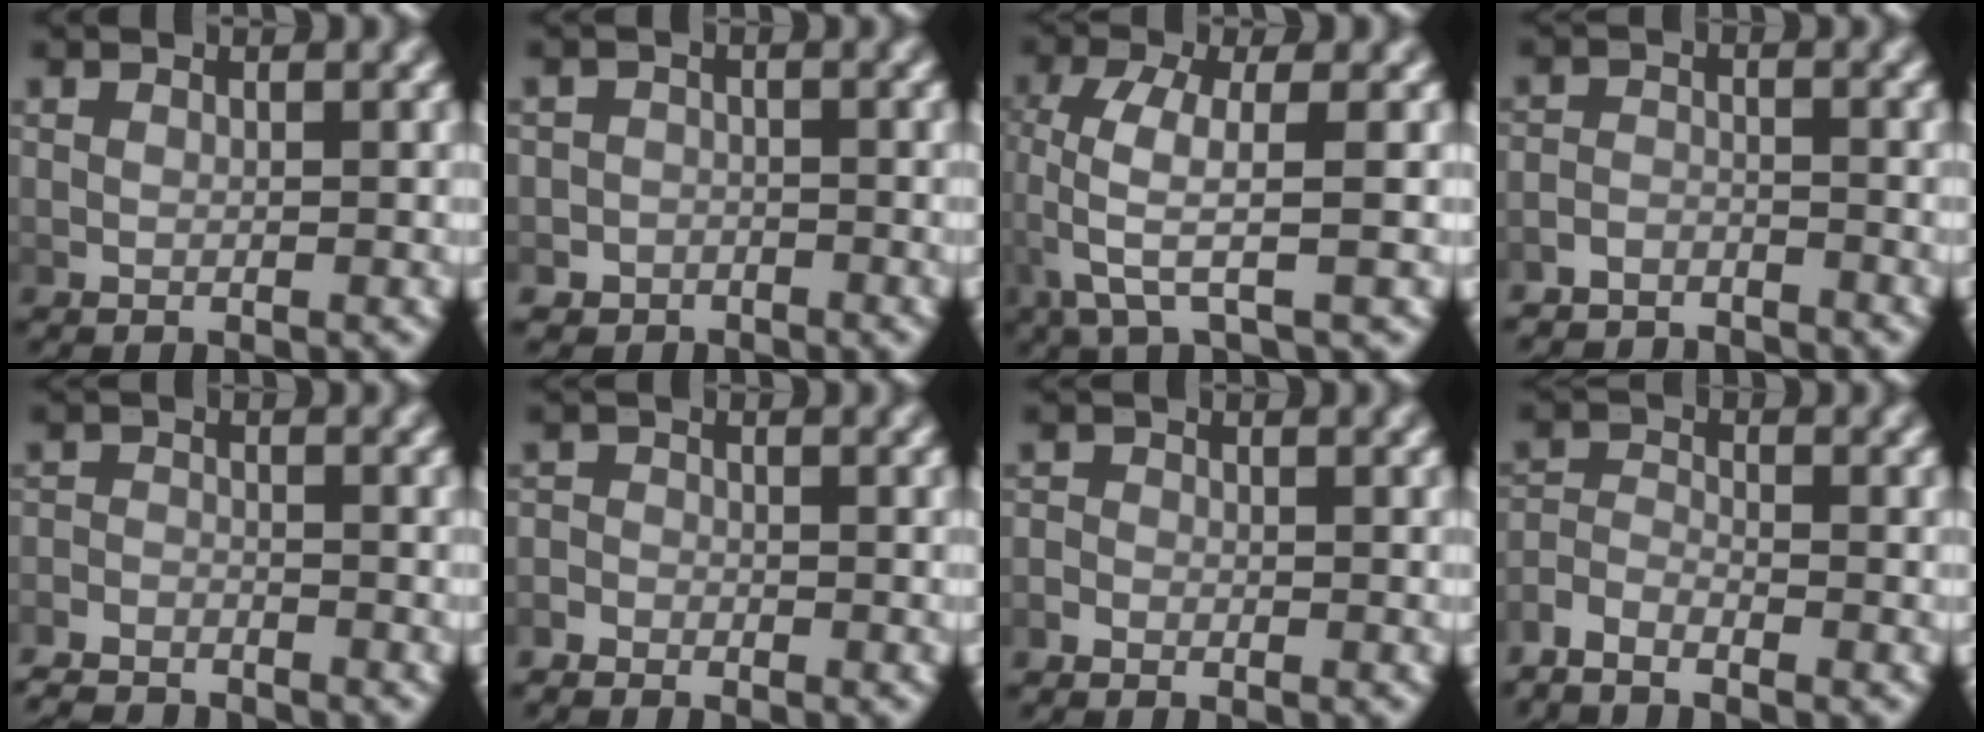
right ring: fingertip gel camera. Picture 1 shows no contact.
{"total": 3.8, "force": [-2.7, 2.5, -0.3], "torque": [0.011, -0.011, -0.052]}
{"total": 4.5, "force": [0.2, 1.1, 4.3], "torque": [-0.105, -0.008, 0.008]}
{"total": 4.2, "force": [-4.1, 1.0, 0.1], "torque": [0.001, -0.015, -0.068]}
{"total": 3.6, "force": [-3.5, 0.8, 0.3], "torque": [-0.002, -0.016, -0.059]}
{"total": 1.8, "force": [-1.7, 0.6, -0.2], "torque": [0.004, -0.010, -0.031]}
{"total": 1.2, "force": [-1.1, 0.4, -0.1], "torque": [0.000, -0.008, -0.019]}
{"total": 2.7, "force": [-1.9, 1.4, 1.3], "torque": [-0.037, -0.010, -0.034]}